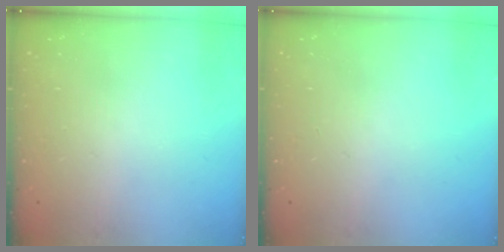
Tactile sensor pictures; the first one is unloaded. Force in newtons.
{"total": 0.0}